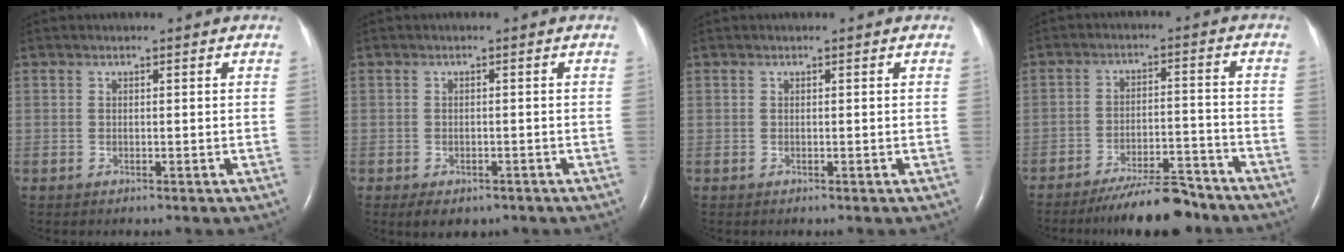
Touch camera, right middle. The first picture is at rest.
{"total": 4.2, "force": [-2.9, 2.4, 2.0], "torque": [-0.022, -0.003, -0.036]}
{"total": 0.0}
{"total": 10.1, "force": [-9.0, 1.5, 4.3], "torque": [-0.061, -0.002, -0.146]}